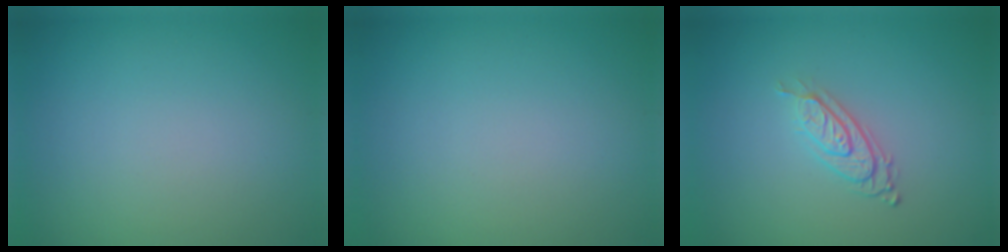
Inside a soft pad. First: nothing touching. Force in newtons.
{"total": 0.0}
{"total": 2.9, "press": 1.9, "slide": 2.1}